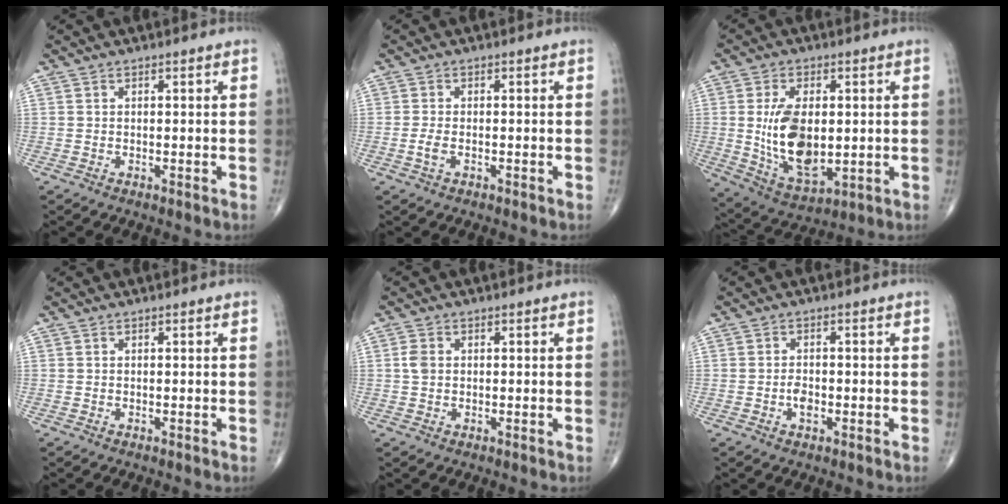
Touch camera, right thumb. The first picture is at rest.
{"total": 1.8, "force": [-0.6, 1.0, 1.4], "torque": [-0.034, 0.003, -0.014]}
{"total": 14.3, "force": [0.4, 7.7, 12.0], "torque": [-0.208, -0.016, 0.022]}
{"total": 0.0}
{"total": 2.2, "force": [0.2, 1.6, 1.4], "torque": [-0.029, 0.002, 0.003]}
{"total": 2.5, "force": [-0.7, 1.5, 1.8], "torque": [-0.027, 0.004, -0.014]}